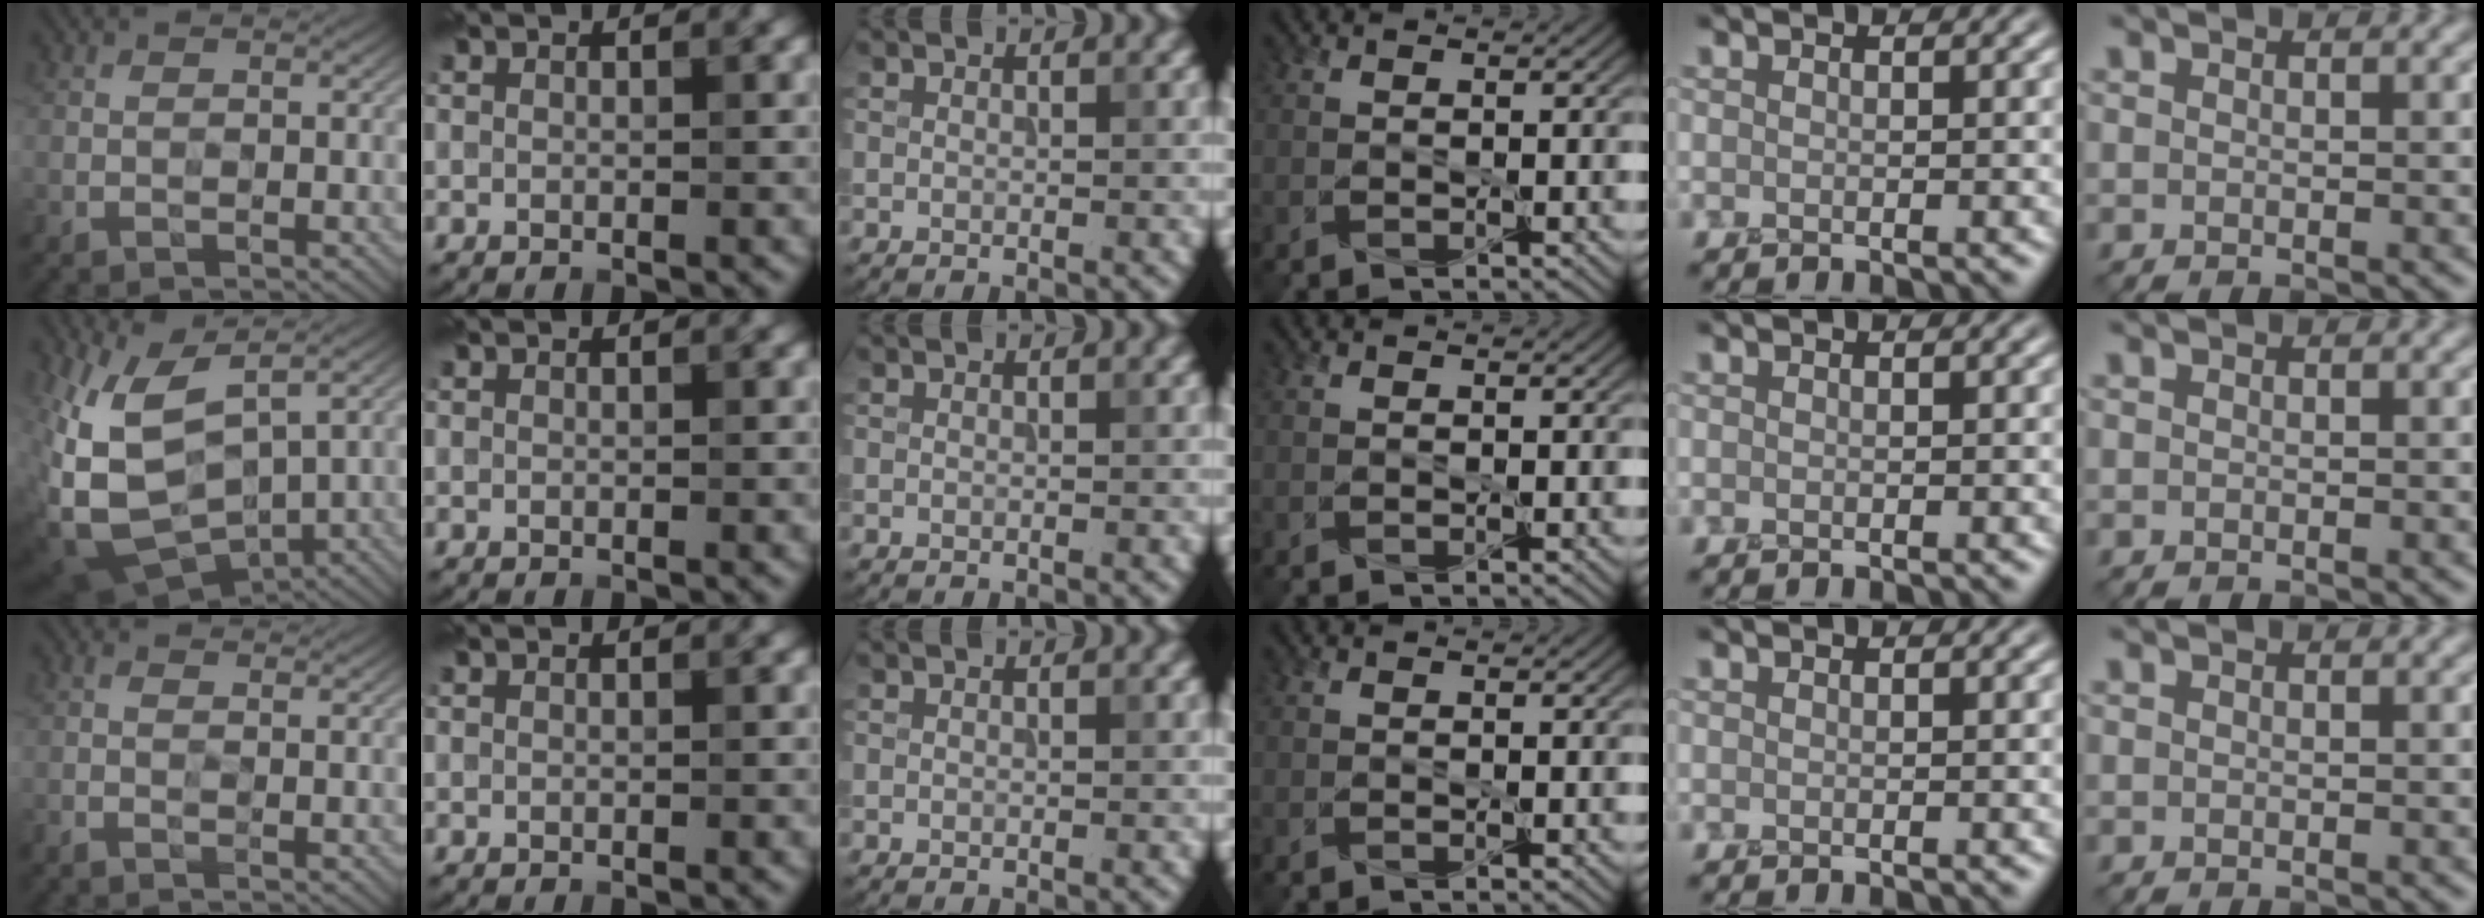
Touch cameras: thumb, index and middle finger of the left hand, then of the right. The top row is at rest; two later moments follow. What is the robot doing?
{"motion": "peel", "object": "tape"}